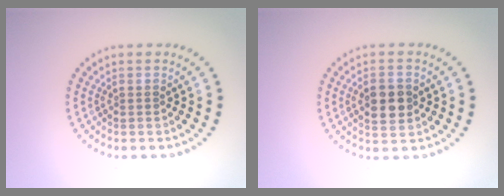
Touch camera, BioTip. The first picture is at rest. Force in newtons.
{"total": 3.6, "press": 3.6, "slide": 0.2}